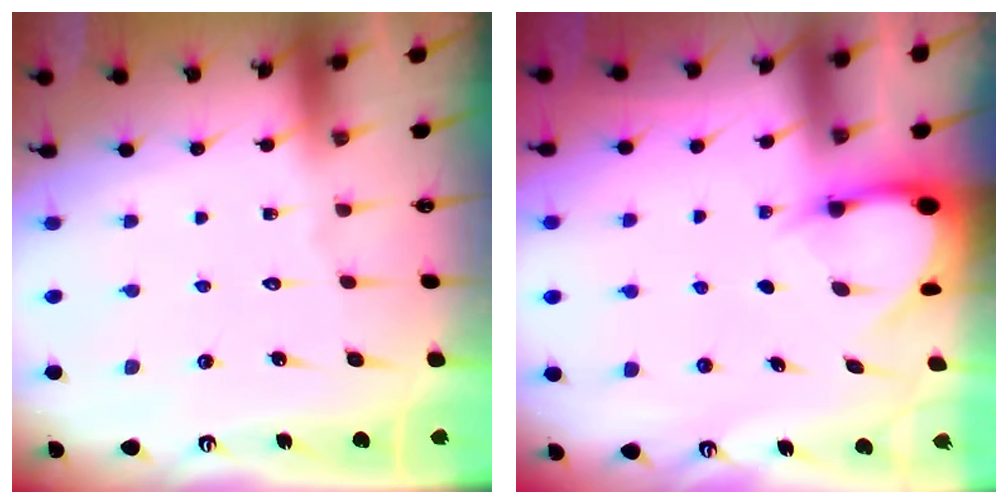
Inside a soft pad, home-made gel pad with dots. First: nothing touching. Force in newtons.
{"total": 3.4, "press": 3.4, "slide": 0.2}